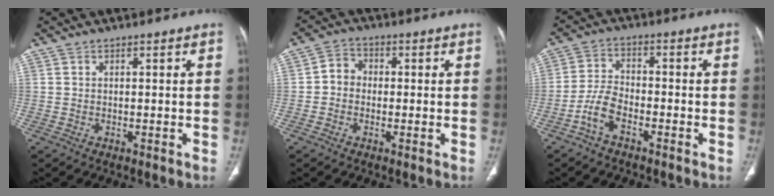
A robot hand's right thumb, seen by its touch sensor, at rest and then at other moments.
{"total": 4.1, "force": [-0.4, 3.6, 1.9], "torque": [-0.012, 0.014, -0.018]}
{"total": 5.6, "force": [-3.2, 2.7, 3.6], "torque": [-0.073, 0.026, -0.069]}